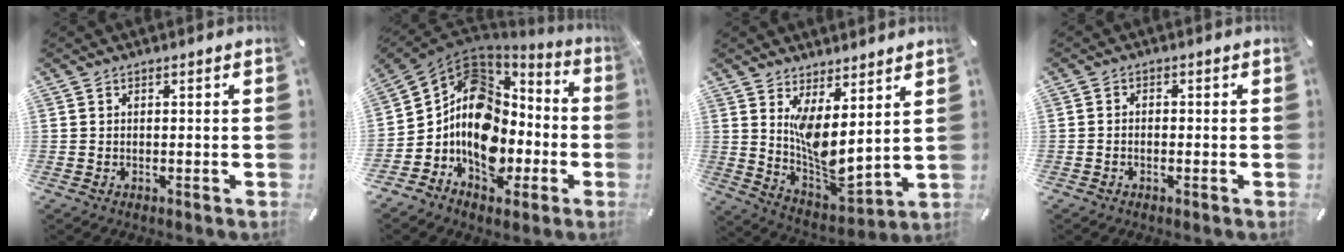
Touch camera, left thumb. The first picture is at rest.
{"total": 15.1, "force": [-3.2, 12.0, 8.6], "torque": [-0.171, -0.008, -0.060]}
{"total": 8.8, "force": [4.2, 4.1, 6.6], "torque": [-0.124, -0.062, 0.087]}
{"total": 1.4, "force": [-0.9, 0.8, 0.7], "torque": [-0.012, 0.005, -0.019]}